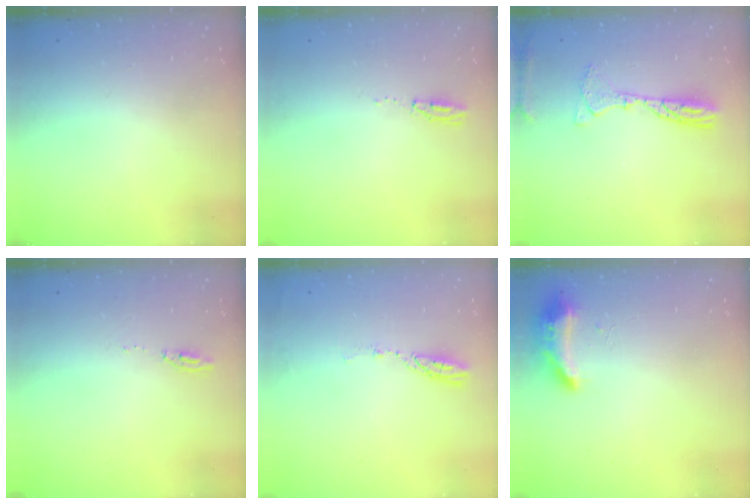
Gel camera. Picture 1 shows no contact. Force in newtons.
{"total": 3.5, "press": 2.9, "slide": 2.0}
{"total": 10.6, "press": 10.4, "slide": 2.2}
{"total": 4.8, "press": 4.8, "slide": 0.6}
{"total": 3.8, "press": 3.8, "slide": 0.3}
{"total": 16.8, "press": 10.1, "slide": 13.4}